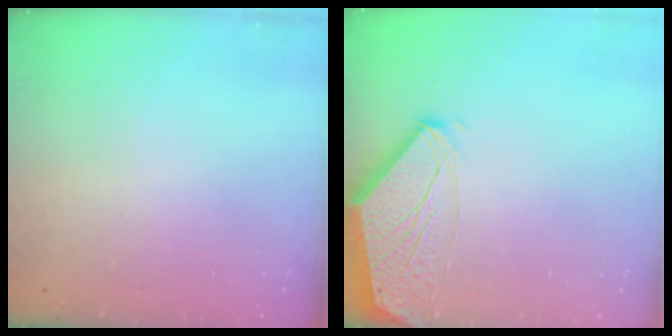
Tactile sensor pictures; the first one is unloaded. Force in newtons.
{"total": 0.0}